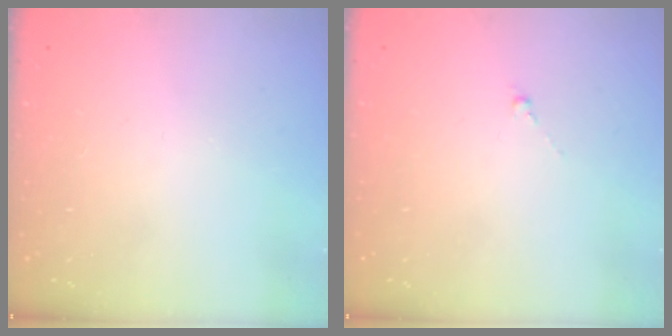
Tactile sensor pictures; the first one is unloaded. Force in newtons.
{"total": 0.5, "press": 0.3, "slide": 0.4}